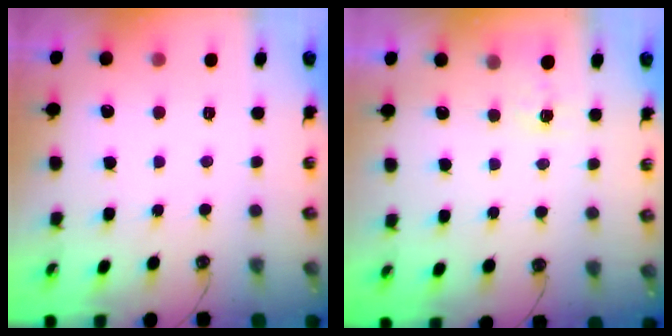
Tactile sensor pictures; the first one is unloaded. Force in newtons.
{"total": 2.7, "press": 2.6, "slide": 0.4}